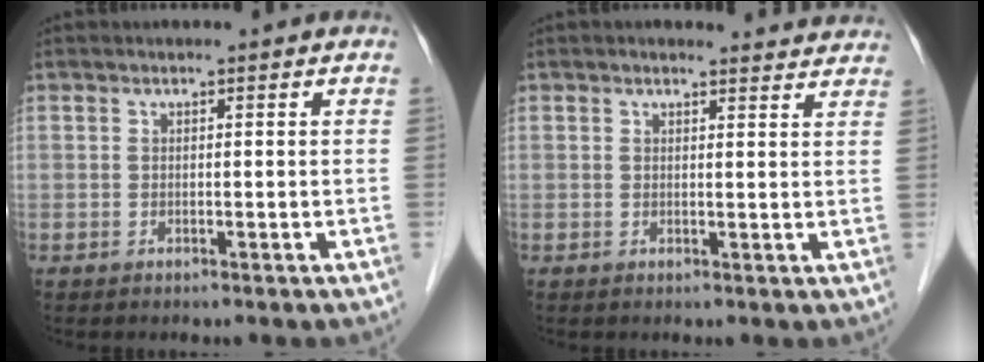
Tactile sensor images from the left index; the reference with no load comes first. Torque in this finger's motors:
{"motor_torque": [0.81, -0.98, 0.01, -0.01]}